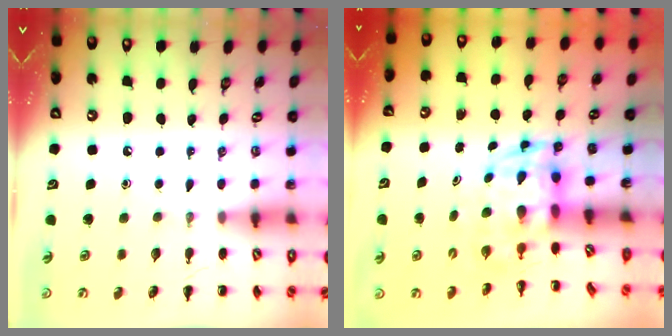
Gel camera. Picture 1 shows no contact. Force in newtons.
{"total": 3.6, "press": 3.4, "slide": 0.9}